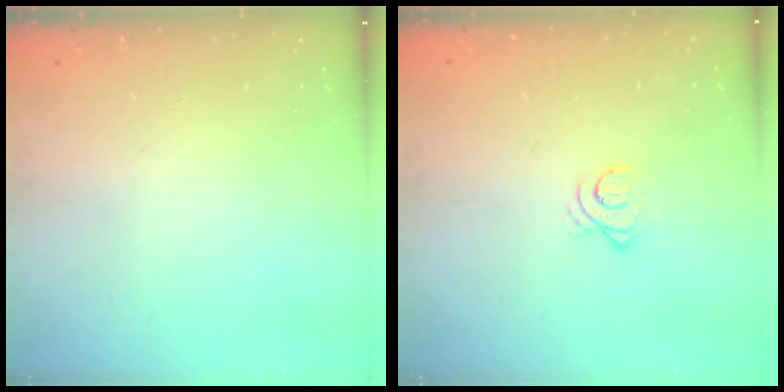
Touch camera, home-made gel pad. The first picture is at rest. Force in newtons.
{"total": 3.4, "press": 3.4, "slide": 0.0}